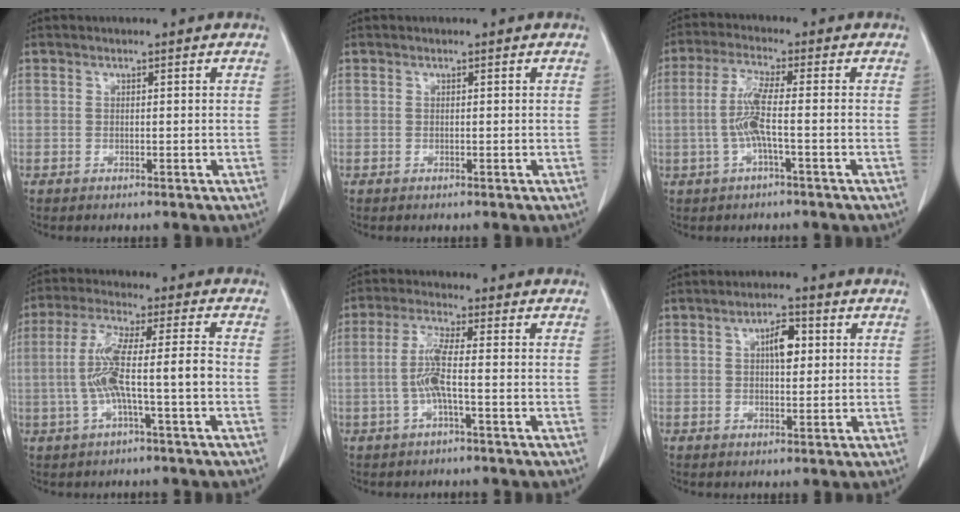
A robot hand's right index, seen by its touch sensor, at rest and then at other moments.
{"total": 0.0}
{"total": 5.9, "force": [-1.1, 0.1, 5.8], "torque": [-0.125, 0.004, -0.023]}
{"total": 9.2, "force": [-1.6, 0.6, 9.0], "torque": [-0.181, 0.021, -0.031]}
{"total": 5.4, "force": [-1.0, 0.0, 5.3], "torque": [-0.115, 0.004, -0.022]}
{"total": 4.3, "force": [1.1, 1.7, 3.8], "torque": [-0.061, 0.008, 0.016]}